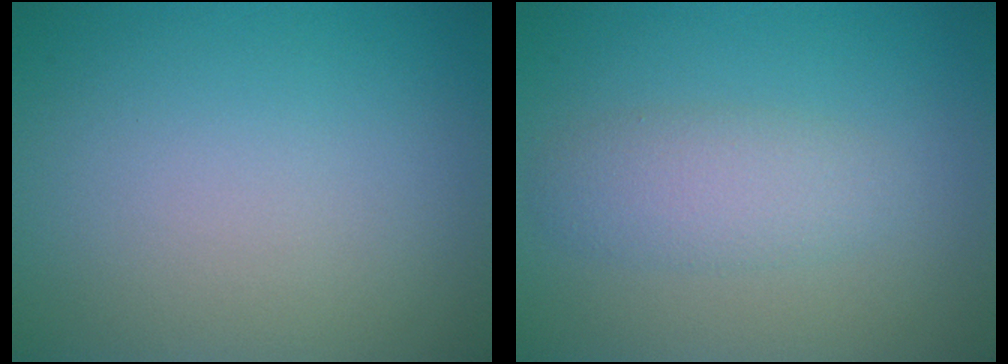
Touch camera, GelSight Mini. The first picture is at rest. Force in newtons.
{"total": 2.7, "press": 2.7, "slide": 0.1}